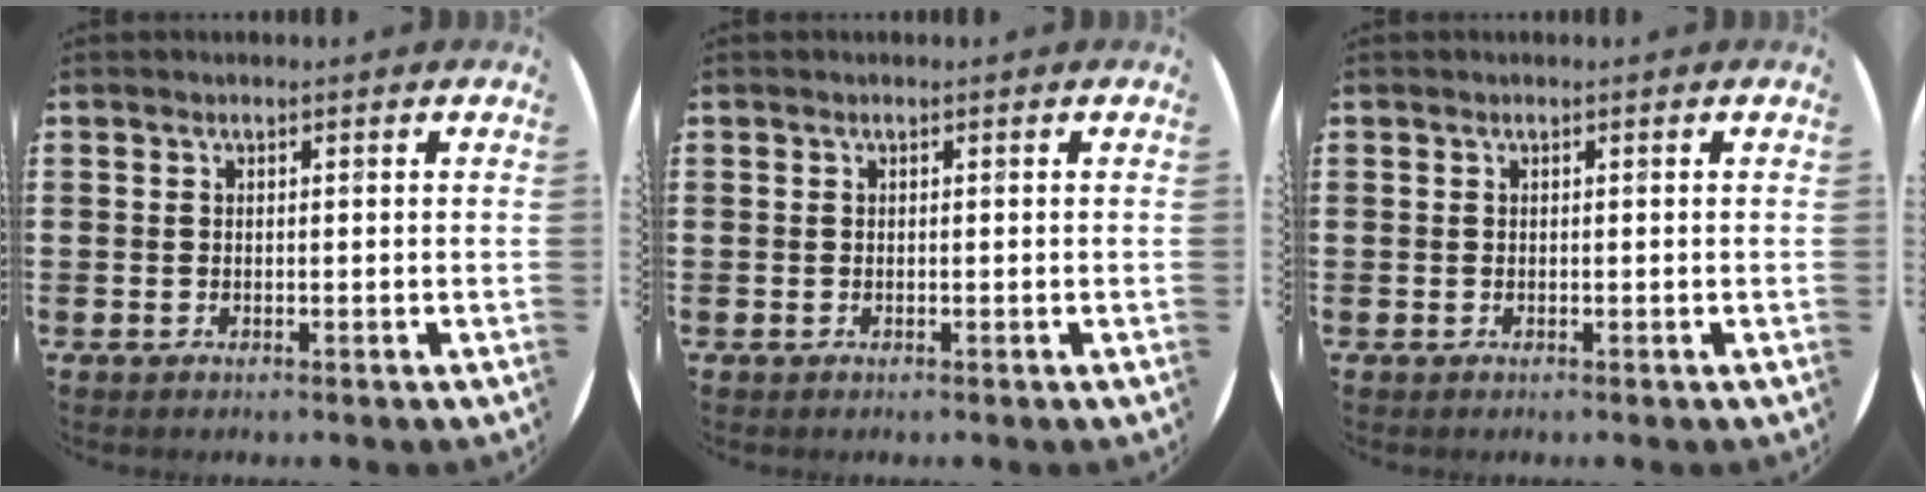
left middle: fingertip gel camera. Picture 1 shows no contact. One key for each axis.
{"total": 0.0}
{"total": 0.0}